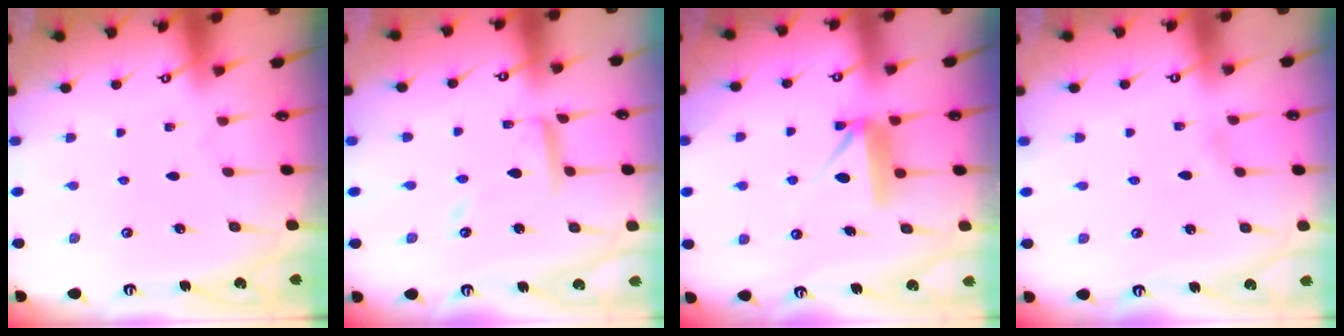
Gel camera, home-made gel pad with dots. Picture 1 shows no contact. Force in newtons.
{"total": 10.3, "press": 10.2, "slide": 0.9}
{"total": 8.7, "press": 8.7, "slide": 0.5}
{"total": 1.6, "press": 1.6, "slide": 0.2}